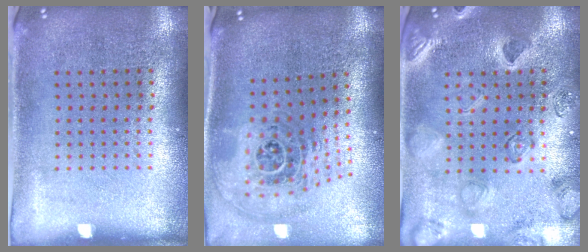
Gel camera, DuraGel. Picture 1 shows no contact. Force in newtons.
{"total": 2.0, "press": 1.5, "slide": 1.4}
{"total": 2.5, "press": 2.4, "slide": 0.9}